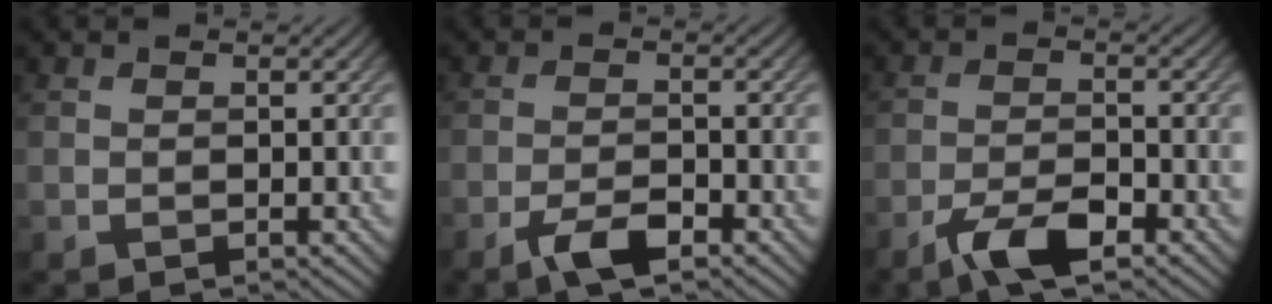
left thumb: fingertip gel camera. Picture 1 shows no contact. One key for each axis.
{"total": 3.9, "fx": -2.7, "fy": 0.9, "fz": 2.6, "tx": -0.057, "ty": 0.003, "tz": -0.055}
{"total": 5.6, "fx": -3.9, "fy": 1.4, "fz": 3.7, "tx": -0.076, "ty": 0.001, "tz": -0.075}